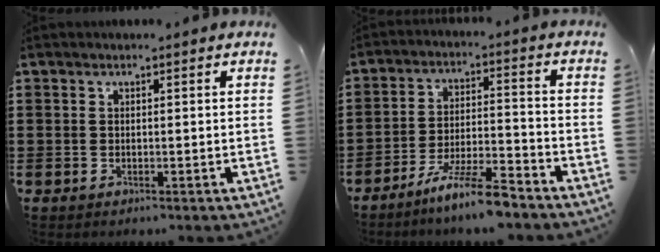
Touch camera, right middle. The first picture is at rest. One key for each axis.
{"total": 8.3, "fx": -6.8, "fy": 0.3, "fz": 4.8, "tx": -0.094, "ty": -0.004, "tz": -0.128}